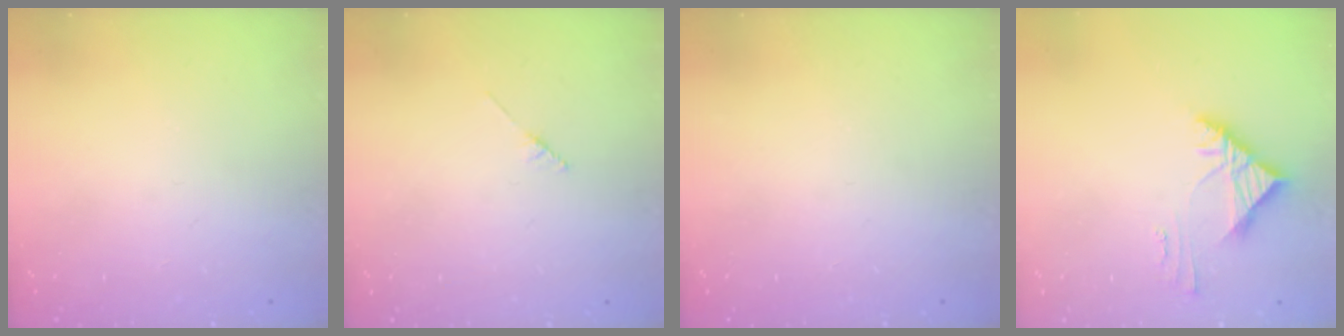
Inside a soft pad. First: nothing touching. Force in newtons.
{"total": 1.7, "press": 1.6, "slide": 0.2}
{"total": 0.0}
{"total": 4.3, "press": 4.3, "slide": 0.5}